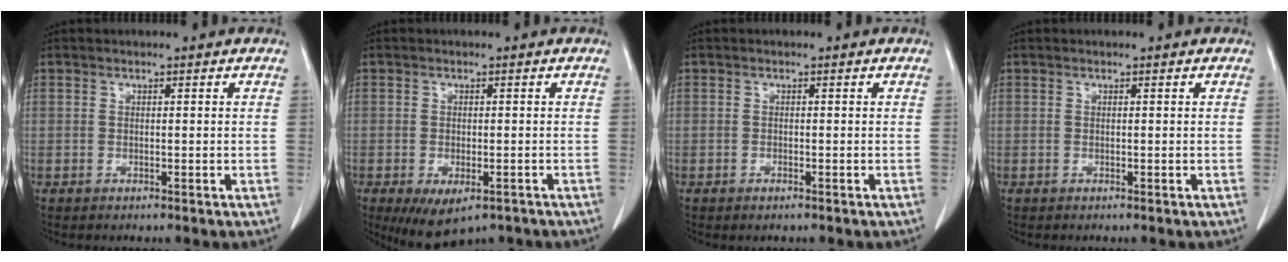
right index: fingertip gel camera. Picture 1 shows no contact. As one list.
[{"total": 7.4, "force": [-4.7, 3.4, 4.7], "torque": [-0.071, -0.011, -0.067]}, {"total": 0.7, "force": [-0.5, 0.2, 0.4], "torque": [-0.010, -0.001, -0.004]}, {"total": 0.0}]